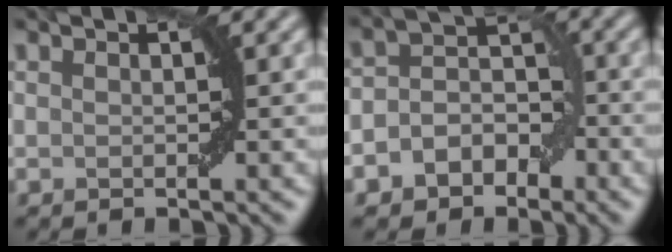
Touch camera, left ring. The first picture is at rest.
{"total": 4.6, "force": [-2.0, 3.6, 2.0], "torque": [0.000, 0.007, -0.045]}